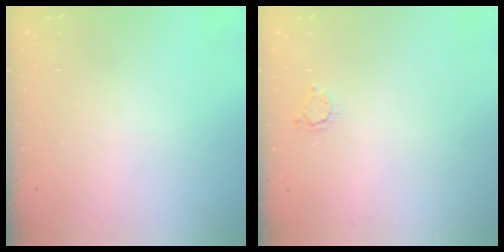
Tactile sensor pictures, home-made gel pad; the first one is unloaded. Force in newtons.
{"total": 3.2, "press": 3.2, "slide": 0.3}